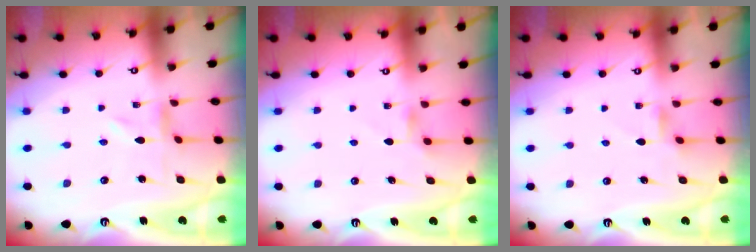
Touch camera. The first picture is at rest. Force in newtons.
{"total": 3.8, "press": 3.7, "slide": 0.6}
{"total": 2.5, "press": 2.5, "slide": 0.4}